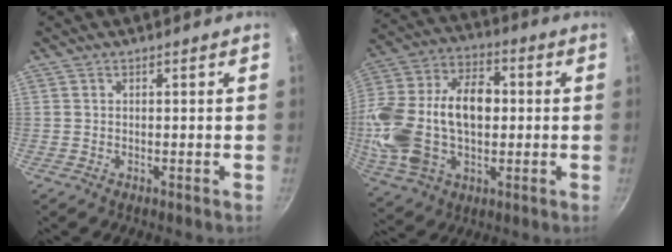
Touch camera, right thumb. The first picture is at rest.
{"total": 23.1, "force": [-0.3, 14.7, 17.8], "torque": [-0.324, 0.033, -0.003]}